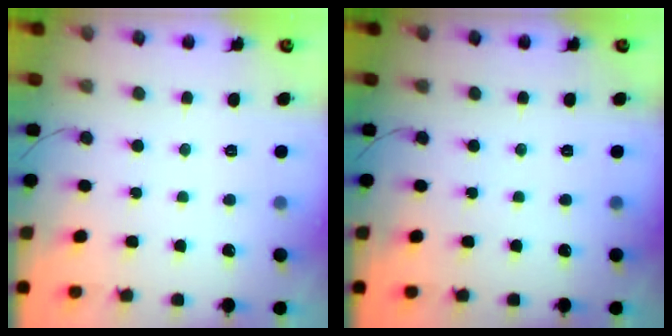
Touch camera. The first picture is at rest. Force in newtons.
{"total": 0.0}